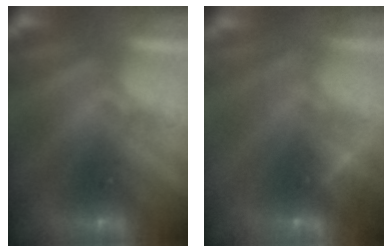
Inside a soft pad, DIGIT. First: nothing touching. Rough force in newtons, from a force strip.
{"total": 9.6}